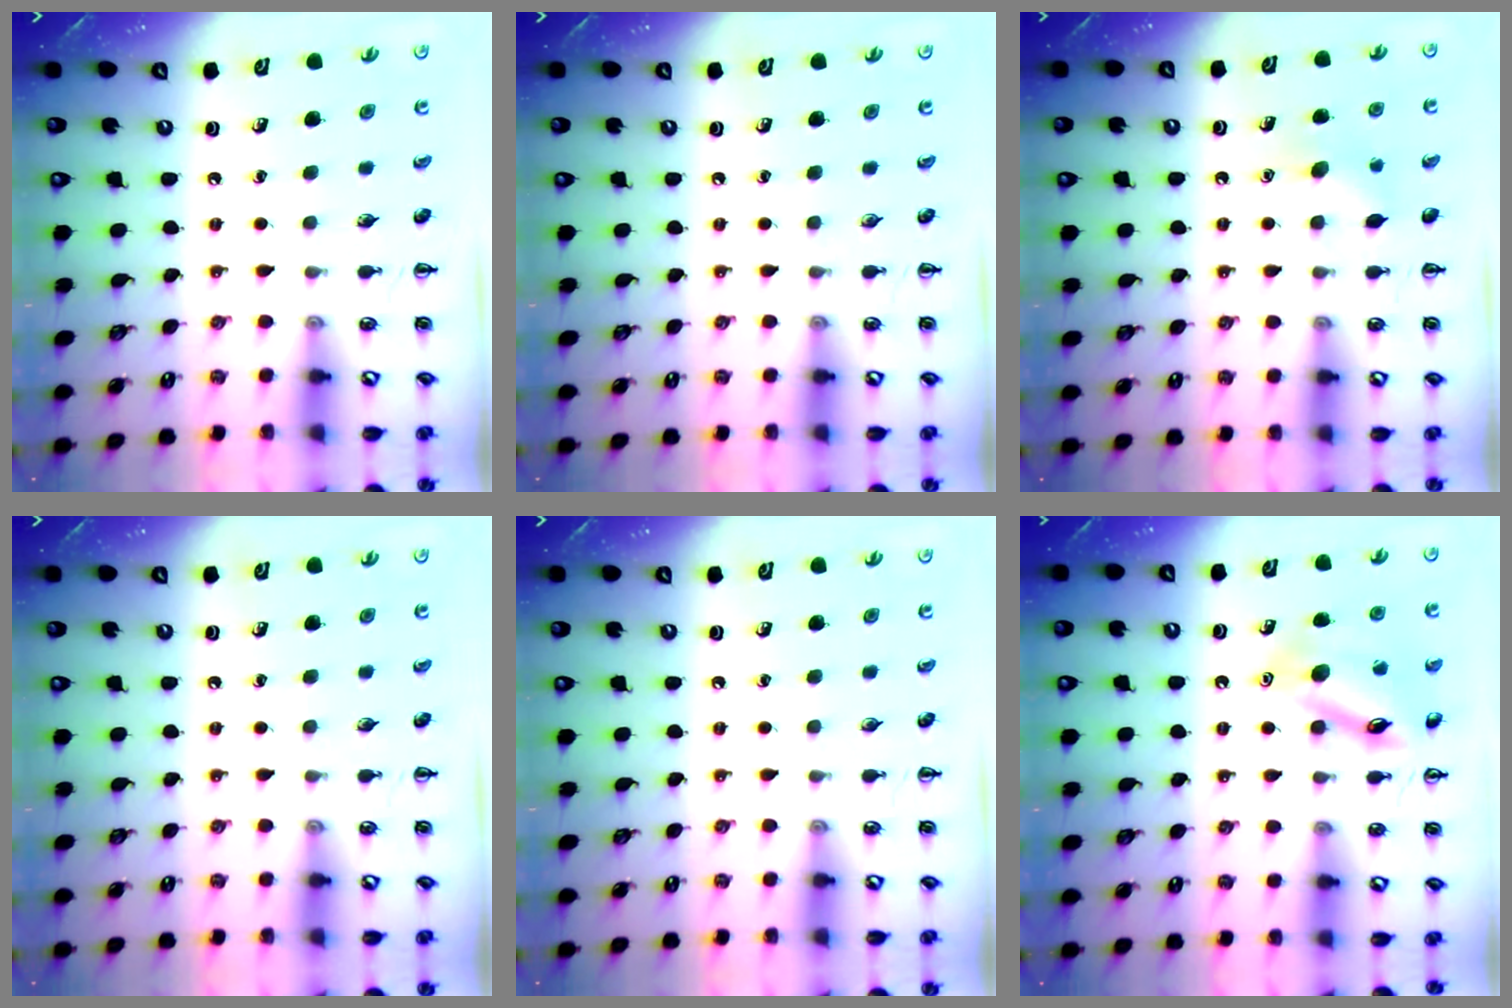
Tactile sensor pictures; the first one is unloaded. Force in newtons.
{"total": 0.0}
{"total": 5.7, "press": 5.6, "slide": 1.2}
{"total": 0.0}
{"total": 0.0}
{"total": 14.1, "press": 14.0, "slide": 1.1}